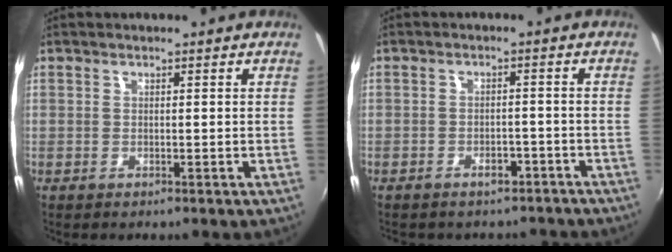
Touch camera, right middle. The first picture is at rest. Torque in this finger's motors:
{"motor_torque": [1.00, -1.14, 0.12, 0.05]}